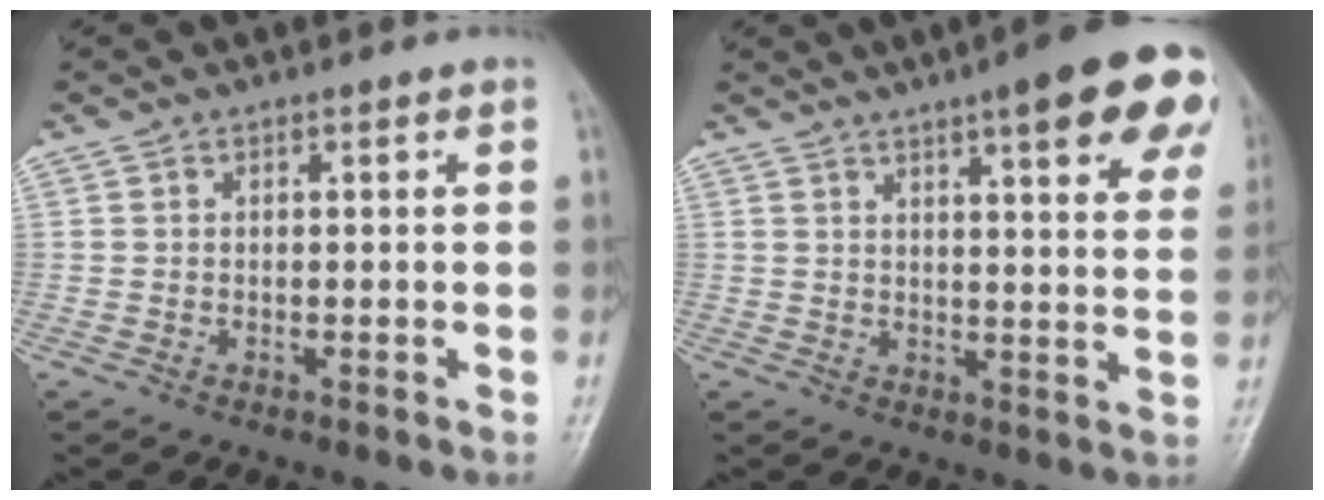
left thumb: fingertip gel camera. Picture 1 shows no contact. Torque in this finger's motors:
{"motor_torque": [1.95, 1.19, 2.05, -0.72, 0.32]}